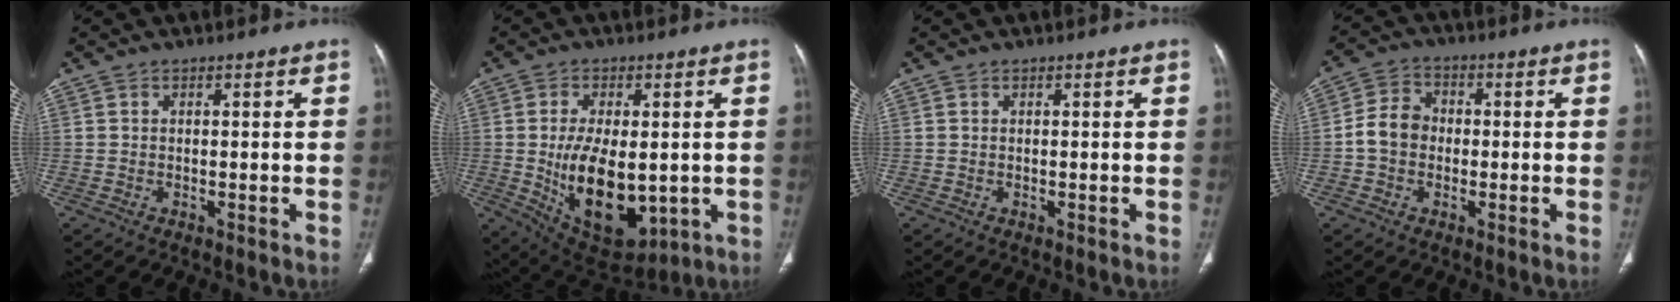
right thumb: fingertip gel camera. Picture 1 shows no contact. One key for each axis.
{"total": 16.5, "fx": -1.6, "fy": 8.9, "fz": 13.8, "tx": -0.214, "ty": -0.018, "tz": 0.001}
{"total": 0.0}
{"total": 6.4, "fx": -0.8, "fy": 5.3, "fz": 3.5, "tx": -0.050, "ty": 0.020, "tz": -0.025}